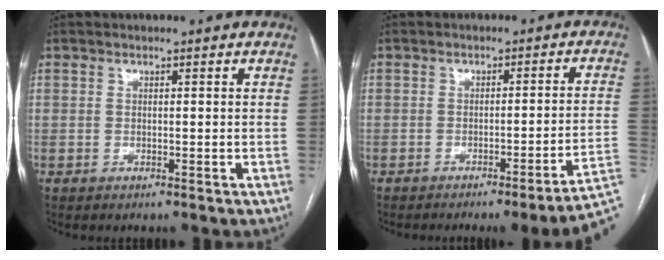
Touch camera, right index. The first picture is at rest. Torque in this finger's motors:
{"motor_torque": [-0.21, -1.29, 0.21, 0.09]}